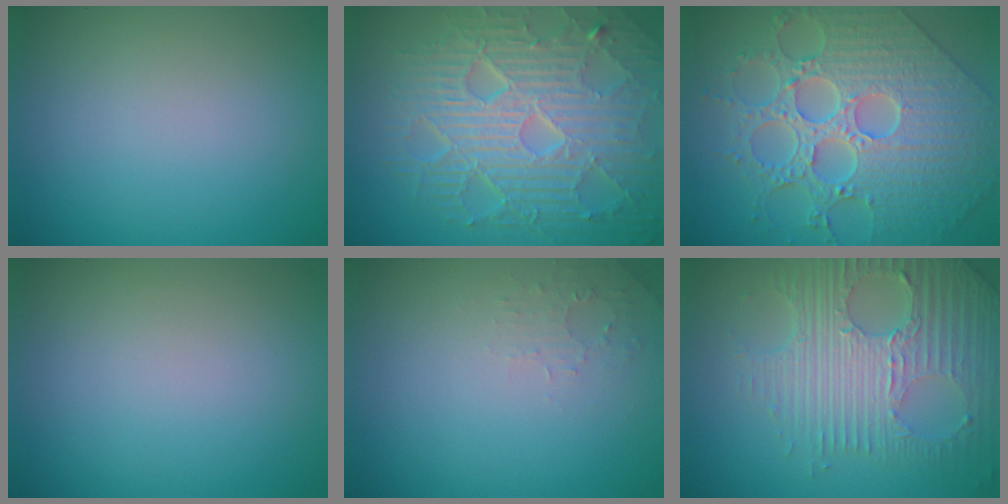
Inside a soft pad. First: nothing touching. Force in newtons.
{"total": 10.7, "press": 6.9, "slide": 8.2}
{"total": 9.3, "press": 7.3, "slide": 5.7}
{"total": 0.0}
{"total": 1.3, "press": 1.2, "slide": 0.3}
{"total": 7.6, "press": 5.2, "slide": 5.6}